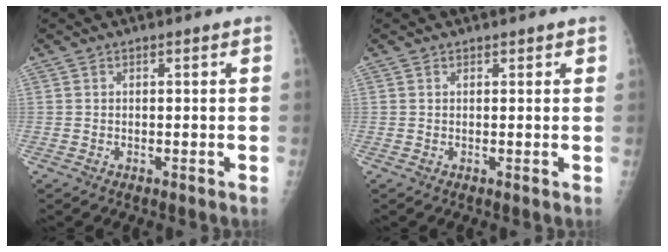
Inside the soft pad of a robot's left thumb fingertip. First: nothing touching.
{"total": 0.6, "force": [0.5, 0.3, 0.1], "torque": [0.001, -0.003, 0.005]}